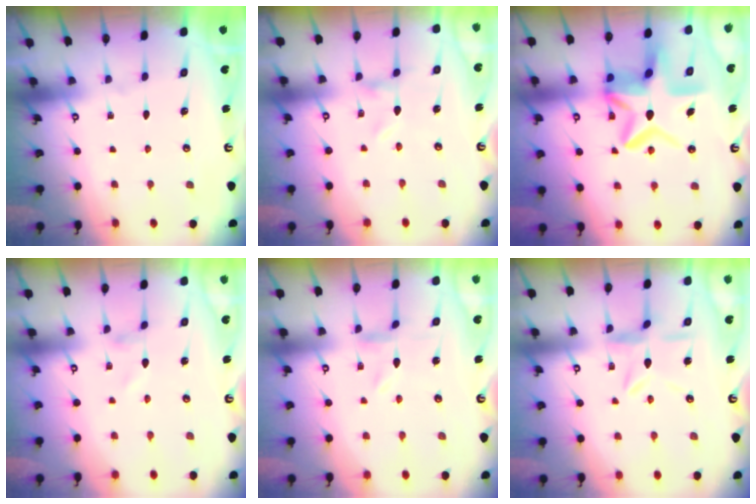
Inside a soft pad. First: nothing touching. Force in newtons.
{"total": 0.0}
{"total": 15.5, "press": 15.4, "slide": 1.5}
{"total": 1.3, "press": 1.3, "slide": 0.1}
{"total": 0.0}
{"total": 6.3, "press": 6.2, "slide": 0.6}